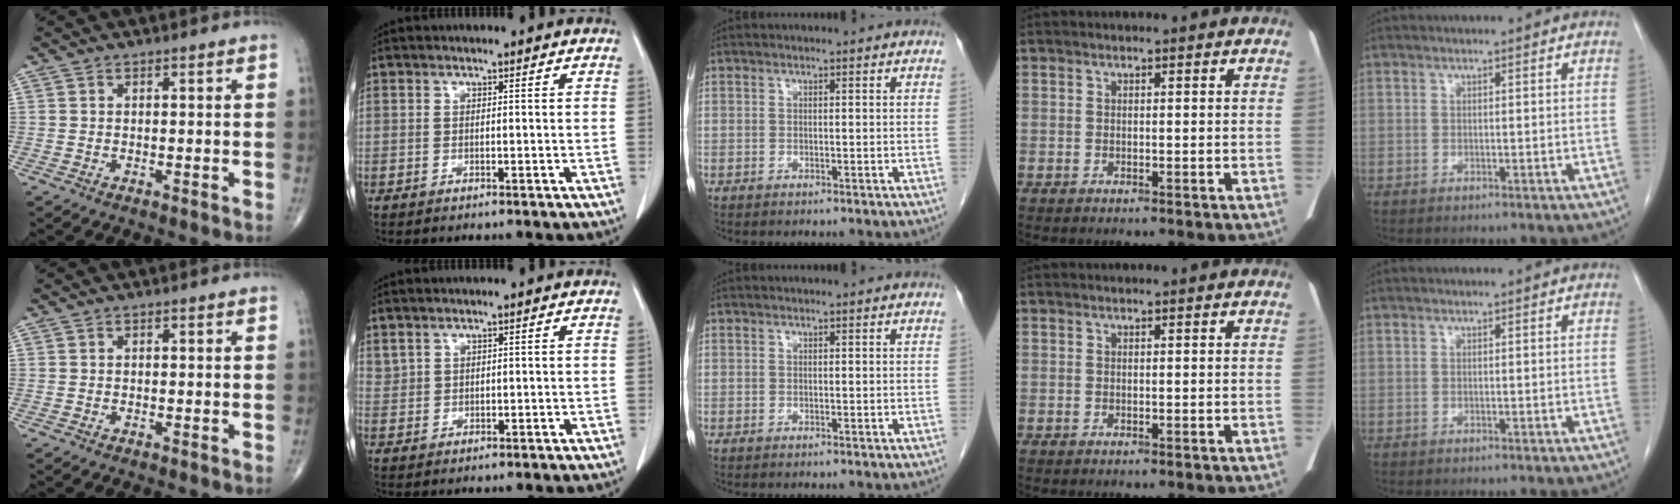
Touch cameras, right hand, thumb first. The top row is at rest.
{"index": {"total": 1.7, "force": [1.2, 1.1, 0.4], "torque": [-0.008, 0.006, 0.031]}}